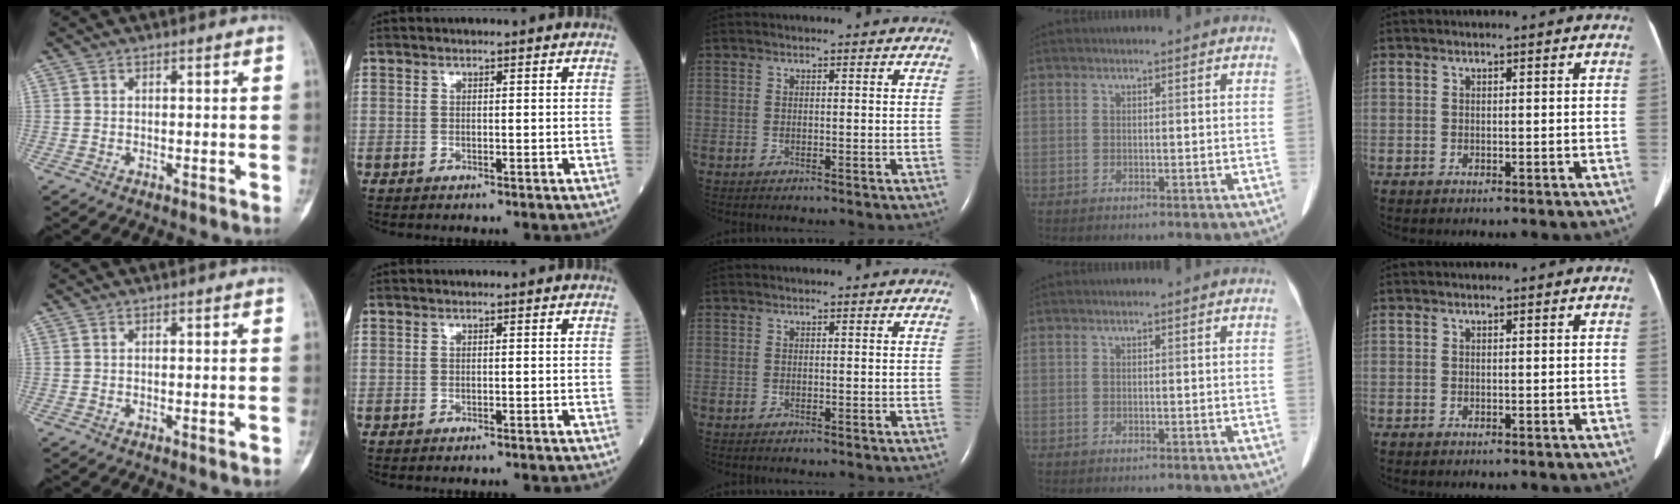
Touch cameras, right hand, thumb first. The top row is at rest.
{"thumb": {"total": 0.7, "force": [-0.4, 0.0, 0.6], "torque": [-0.008, 0.000, -0.005]}, "index": {"total": 1.5, "force": [-1.5, -0.1, 0.3], "torque": [-0.004, -0.002, -0.018]}}